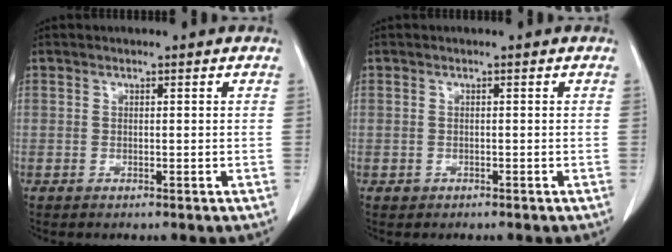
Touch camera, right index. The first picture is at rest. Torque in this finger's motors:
{"motor_torque": [-0.42, 0.20, -0.63, -0.17]}